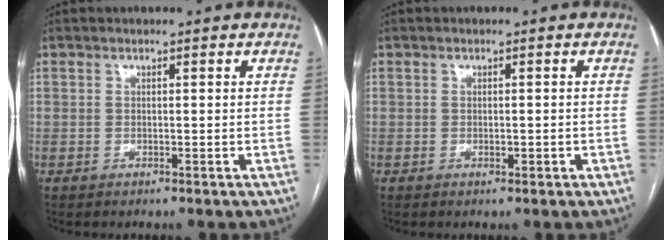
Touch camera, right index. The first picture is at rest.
{"total": 1.0, "force": [-0.3, 0.4, 0.8], "torque": [-0.016, -0.001, -0.002]}